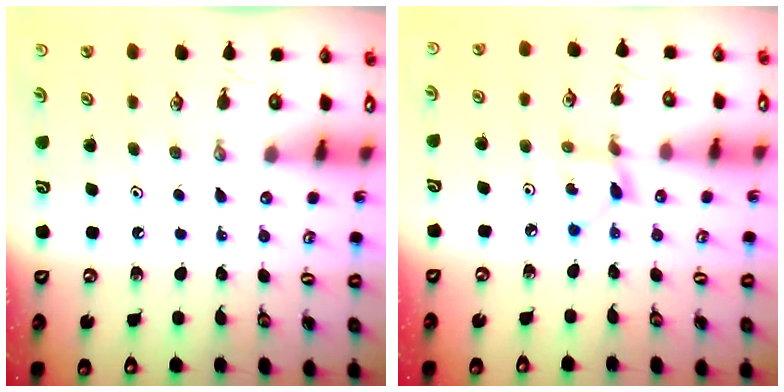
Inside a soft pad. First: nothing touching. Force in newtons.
{"total": 2.4, "press": 2.4, "slide": 0.3}